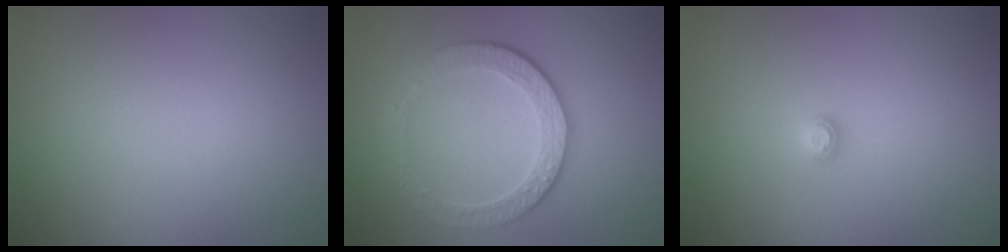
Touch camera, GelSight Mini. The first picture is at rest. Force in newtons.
{"total": 4.7, "press": 3.3, "slide": 3.3}
{"total": 0.8, "press": 0.8, "slide": 0.1}